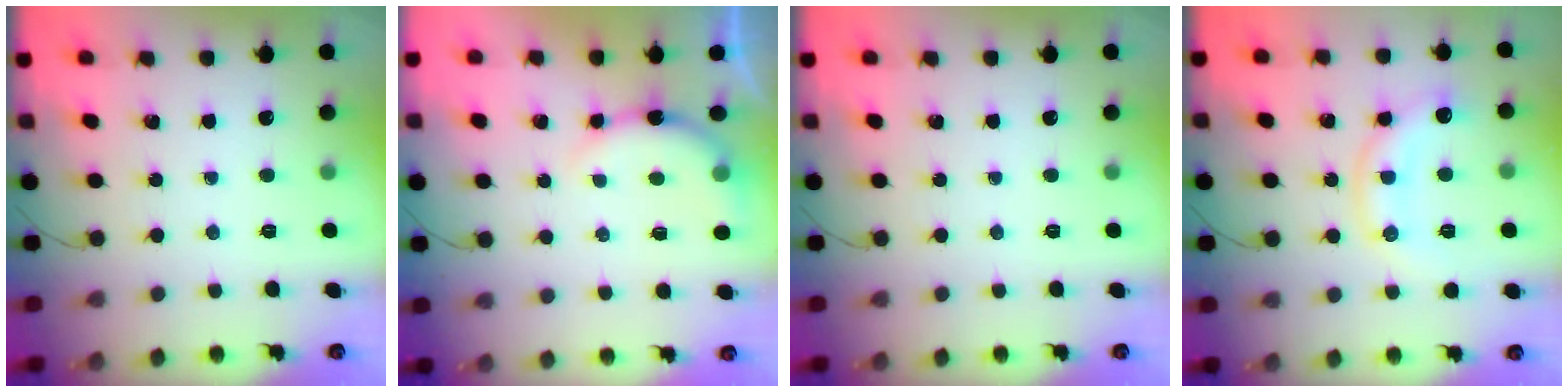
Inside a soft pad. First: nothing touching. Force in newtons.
{"total": 7.9, "press": 7.8, "slide": 1.0}
{"total": 0.0}
{"total": 9.9, "press": 9.9, "slide": 0.3}